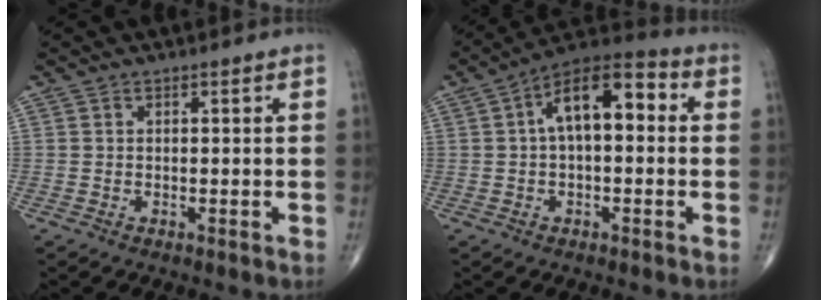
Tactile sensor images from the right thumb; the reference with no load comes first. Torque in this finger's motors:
{"motor_torque": [0.88, 2.34, 1.08, 0.03, 0.11]}